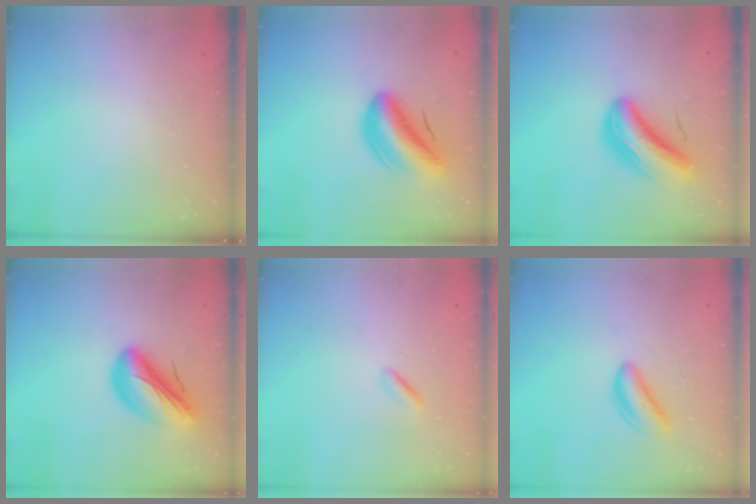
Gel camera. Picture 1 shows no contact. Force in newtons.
{"total": 9.5, "press": 9.1, "slide": 2.7}
{"total": 7.6, "press": 7.3, "slide": 2.0}
{"total": 14.6, "press": 14.2, "slide": 3.4}
{"total": 0.5, "press": 0.0, "slide": 0.5}
{"total": 5.8, "press": 5.7, "slide": 1.1}